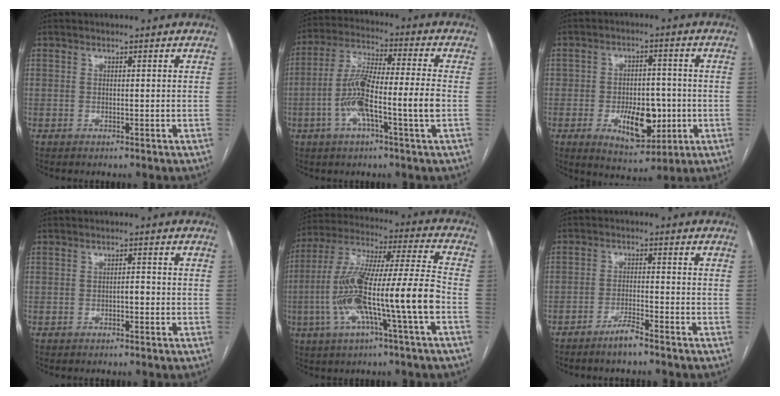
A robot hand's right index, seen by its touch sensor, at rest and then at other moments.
{"total": 13.0, "force": [-3.9, 0.0, 12.4], "torque": [-0.249, 0.011, -0.080]}
{"total": 9.8, "force": [-2.5, 5.0, 8.0], "torque": [-0.122, 0.003, -0.028]}
{"total": 1.4, "force": [-0.5, 0.5, 1.2], "torque": [-0.015, 0.004, -0.009]}
{"total": 18.0, "force": [-4.8, 0.5, 17.3], "torque": [-0.331, 0.009, -0.088]}
{"total": 3.5, "force": [-2.8, 0.0, 2.0], "torque": [-0.039, -0.003, -0.055]}